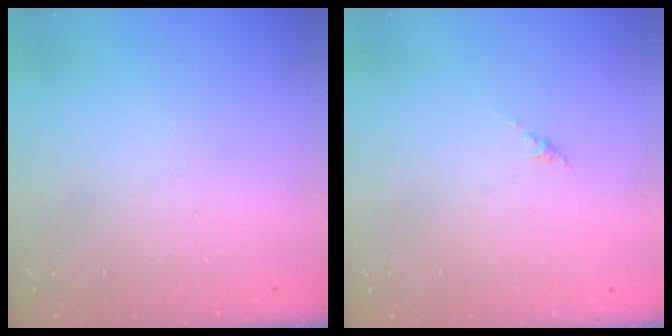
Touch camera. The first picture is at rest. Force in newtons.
{"total": 0.0}